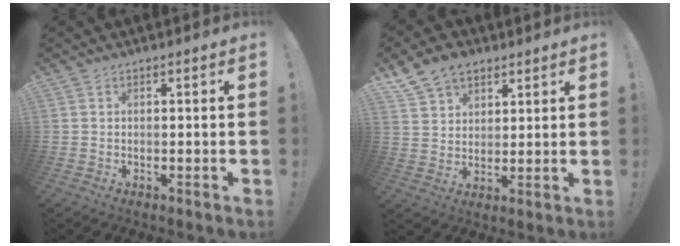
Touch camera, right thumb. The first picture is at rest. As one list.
[{"total": 9.4, "force": [6.4, 6.2, 3.2], "torque": [-0.061, -0.030, 0.127]}]